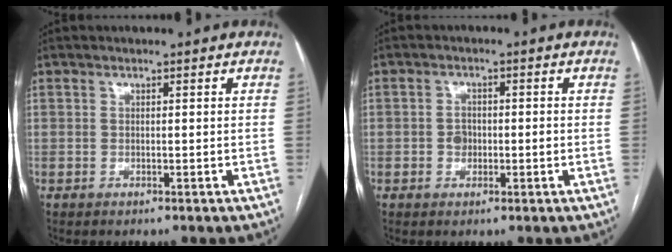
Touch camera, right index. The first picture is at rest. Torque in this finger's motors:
{"motor_torque": [0.35, -0.06, 0.00, 0.03]}